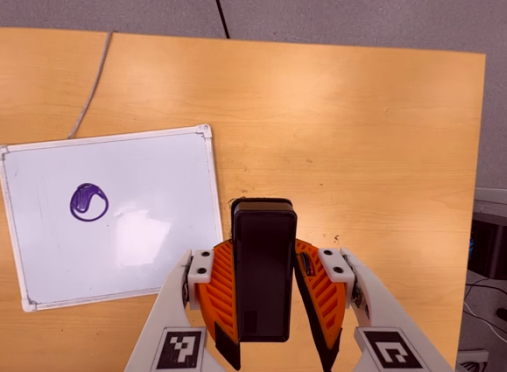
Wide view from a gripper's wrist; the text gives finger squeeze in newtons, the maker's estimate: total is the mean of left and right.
{"total": 4.4, "left": 3.7, "right": 5.1}